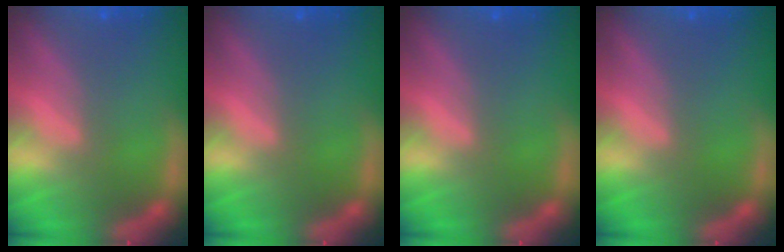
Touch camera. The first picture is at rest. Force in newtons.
{"total": 0.0}
{"total": 0.0}
{"total": 0.0}